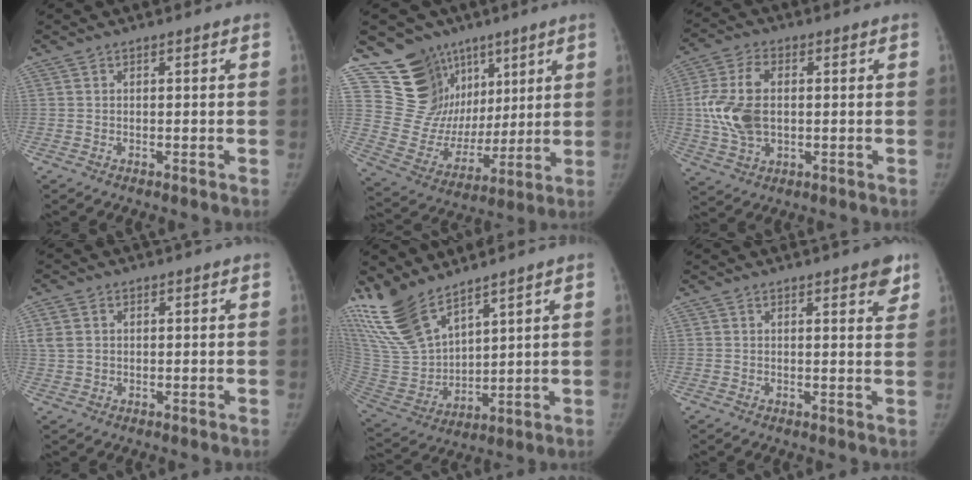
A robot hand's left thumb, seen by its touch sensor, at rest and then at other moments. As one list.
[{"total": 17.8, "force": [10.5, 13.3, 5.4], "torque": [-0.038, -0.033, 0.202]}, {"total": 11.6, "force": [0.4, 7.2, 9.1], "torque": [-0.188, 0.007, 0.012]}, {"total": 4.3, "force": [1.1, 3.3, 2.5], "torque": [-0.058, 0.007, 0.024]}, {"total": 16.8, "force": [12.8, 6.4, 8.8], "torque": [-0.166, -0.063, 0.269]}, {"total": 4.4, "force": [2.7, 1.3, 3.2], "torque": [-0.027, -0.013, 0.029]}]